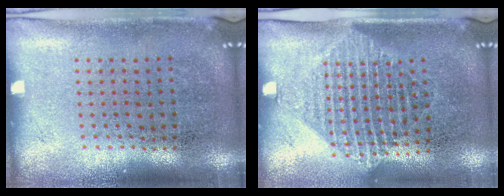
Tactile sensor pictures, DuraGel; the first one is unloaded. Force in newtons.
{"total": 1.5, "press": 1.2, "slide": 0.9}